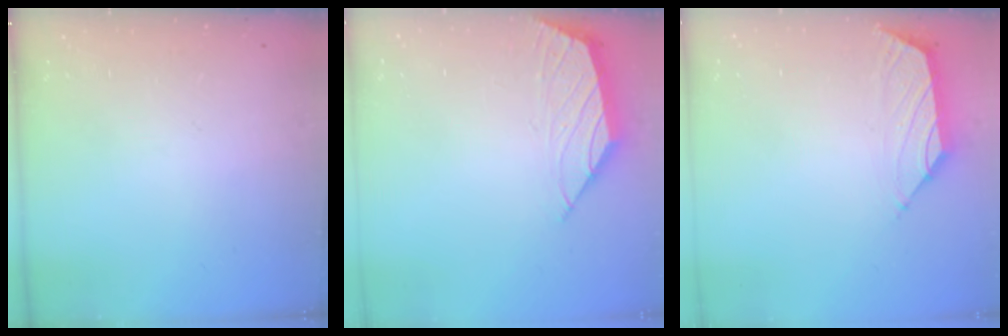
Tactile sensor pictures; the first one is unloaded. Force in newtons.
{"total": 0.8, "press": 0.7, "slide": 0.4}
{"total": 1.5, "press": 1.4, "slide": 0.6}